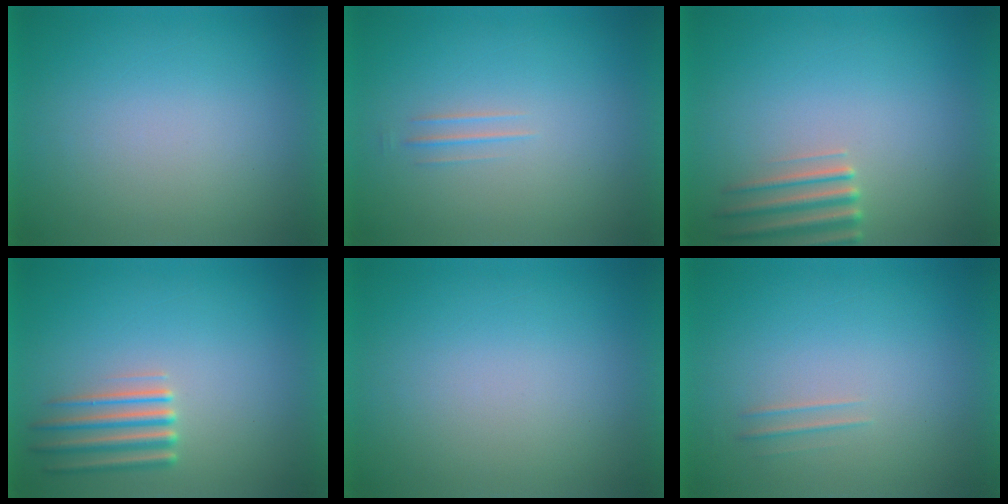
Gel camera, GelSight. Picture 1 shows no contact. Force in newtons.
{"total": 1.2}
{"total": 2.8}
{"total": 2.3}
{"total": 1.0}
{"total": 1.8}